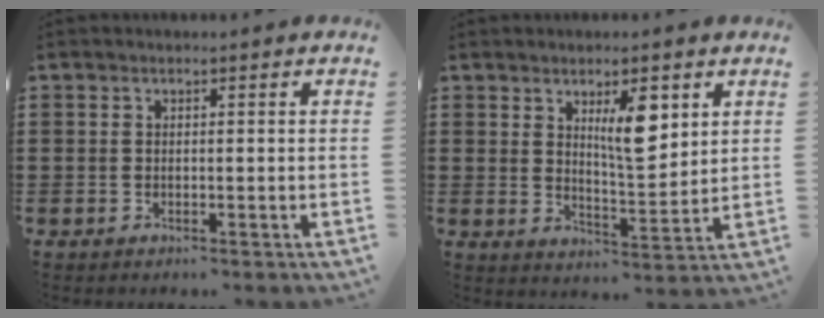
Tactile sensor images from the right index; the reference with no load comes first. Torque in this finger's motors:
{"motor_torque": [0.27, 0.25, 0.23, 0.05]}